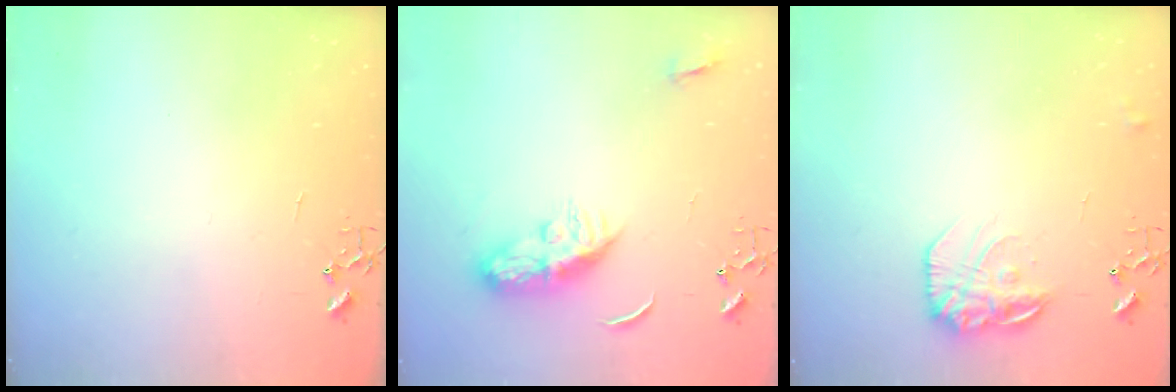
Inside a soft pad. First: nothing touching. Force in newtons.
{"total": 9.3, "press": 9.3, "slide": 0.1}
{"total": 13.6, "press": 13.6, "slide": 0.7}